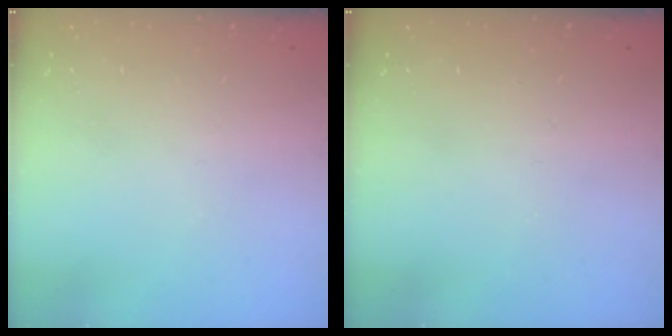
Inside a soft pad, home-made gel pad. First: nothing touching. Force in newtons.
{"total": 0.0}